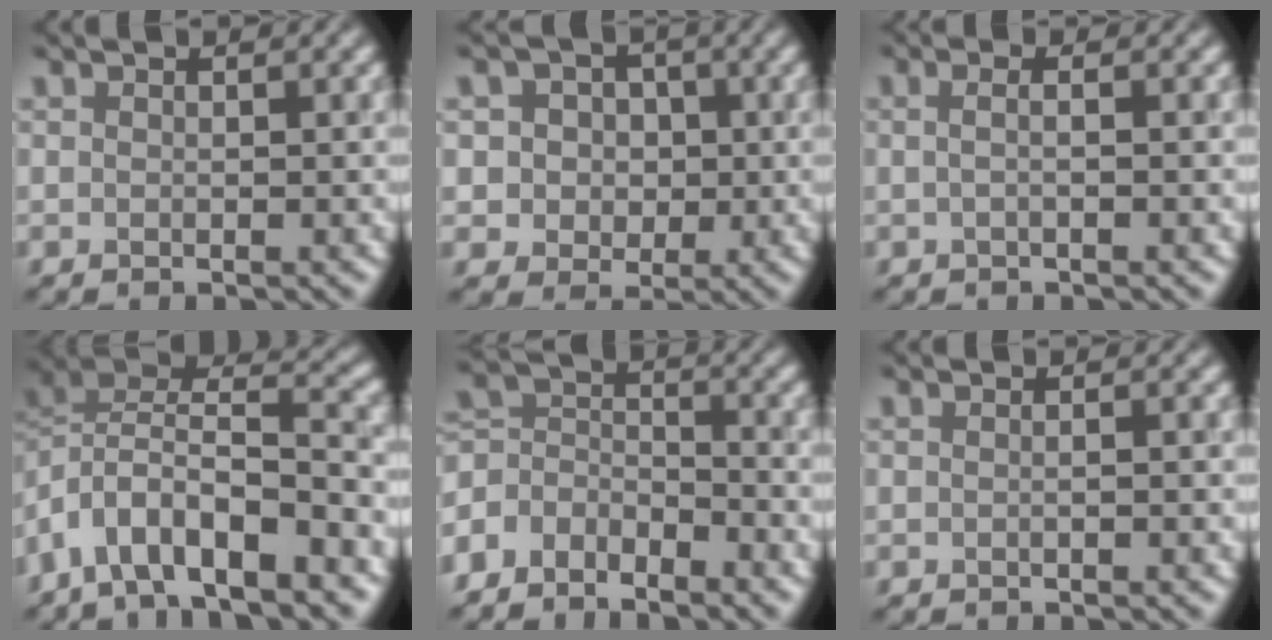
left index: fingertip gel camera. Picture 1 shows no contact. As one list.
[{"total": 3.9, "force": [0.5, 3.7, 1.2], "torque": [-0.008, 0.011, 0.003]}, {"total": 1.8, "force": [0.2, 1.0, 1.5], "torque": [-0.005, 0.001, -0.021]}, {"total": 9.3, "force": [-5.3, 4.0, 6.6], "torque": [-0.113, 0.012, -0.084]}, {"total": 4.4, "force": [-3.9, 1.9, 0.9], "torque": [-0.018, 0.005, -0.077]}, {"total": 1.3, "force": [0.0, 0.8, 1.0], "torque": [0.007, -0.006, -0.019]}]